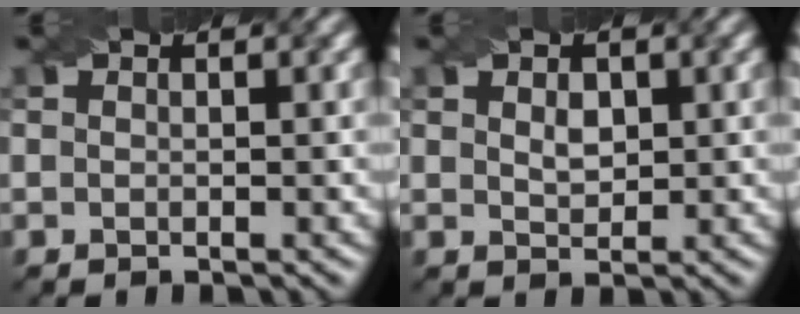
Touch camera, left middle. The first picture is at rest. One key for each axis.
{"total": 1.5, "fx": 0.5, "fy": 1.0, "fz": 1.0, "tx": -0.017, "ty": -0.001, "tz": 0.014}